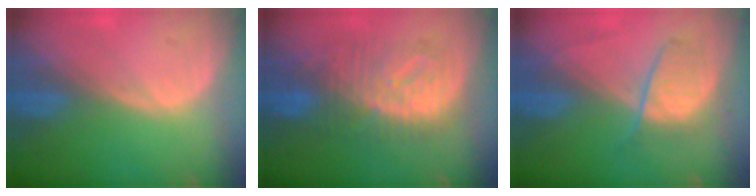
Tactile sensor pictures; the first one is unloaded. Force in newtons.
{"total": 8.9, "press": 8.9, "slide": 0.3}
{"total": 4.9, "press": 4.9, "slide": 0.5}